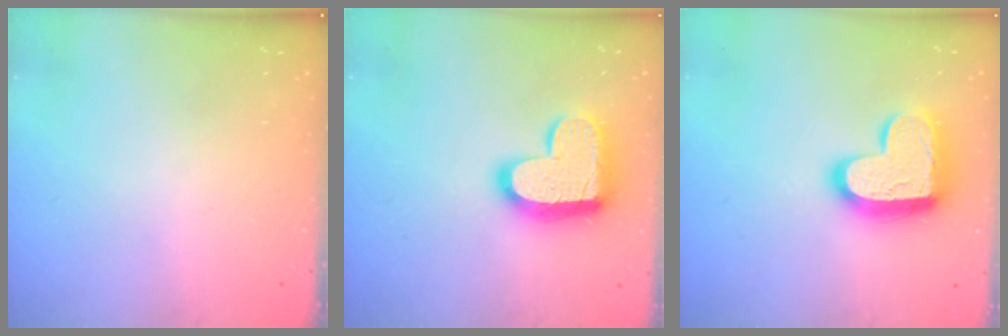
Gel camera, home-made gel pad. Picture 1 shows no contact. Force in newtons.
{"total": 17.2, "press": 17.1, "slide": 1.1}
{"total": 17.1, "press": 17.0, "slide": 1.1}